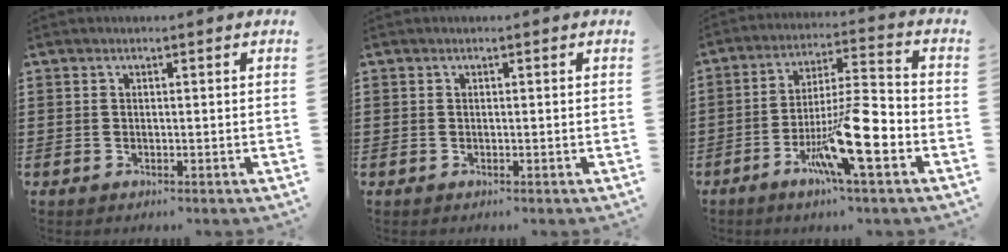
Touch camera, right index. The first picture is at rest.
{"total": 0.0}
{"total": 13.0, "force": [-5.4, 2.5, 11.6], "torque": [-0.224, 0.000, -0.098]}